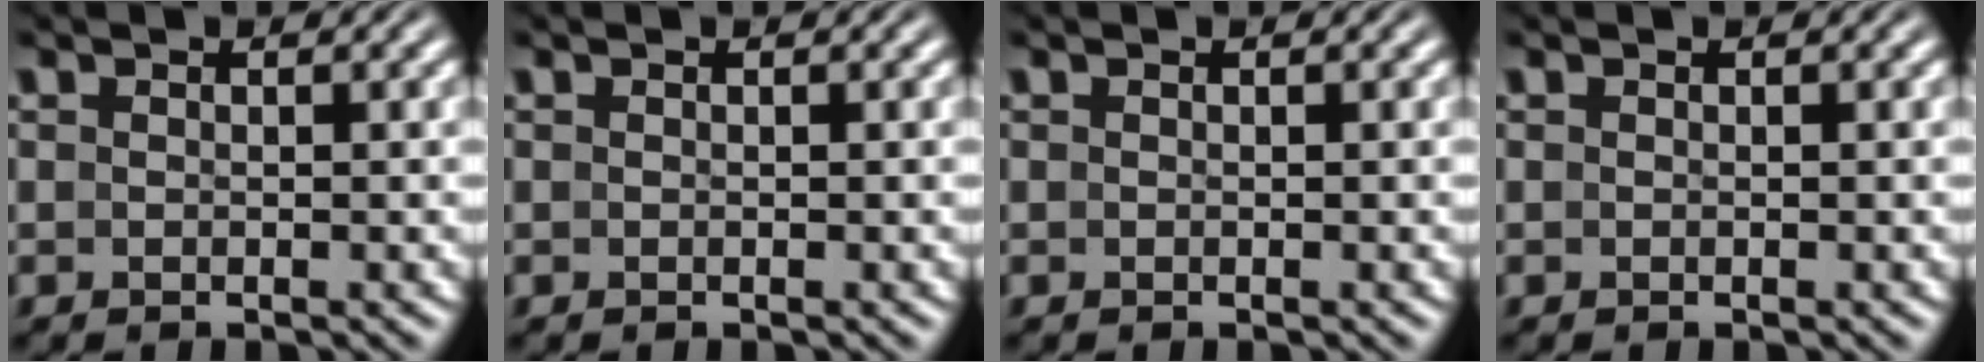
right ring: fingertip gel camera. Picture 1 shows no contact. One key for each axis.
{"total": 0.0}
{"total": 0.0}
{"total": 0.0}